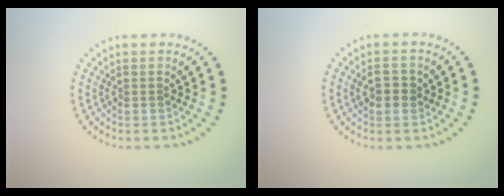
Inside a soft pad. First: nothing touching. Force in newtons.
{"total": 2.1, "press": 2.1, "slide": 0.2}